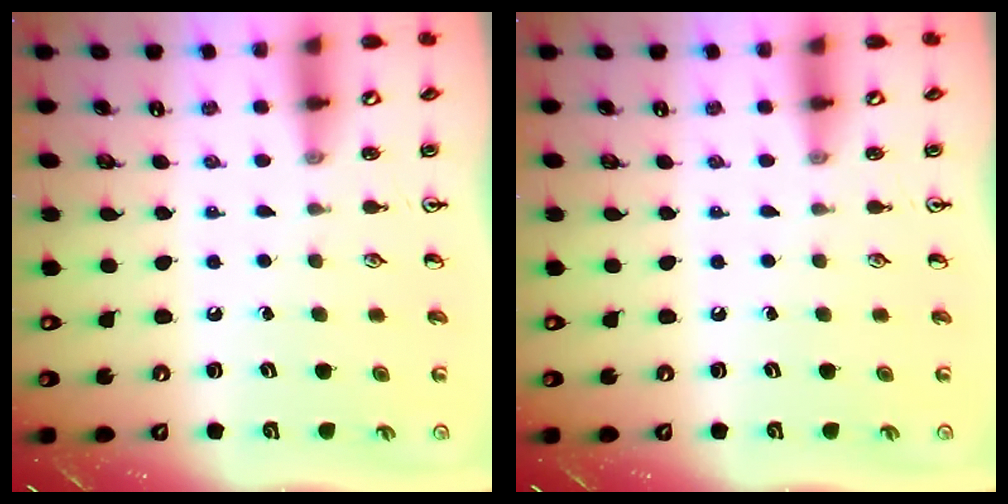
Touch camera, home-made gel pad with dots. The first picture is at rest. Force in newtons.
{"total": 0.0}